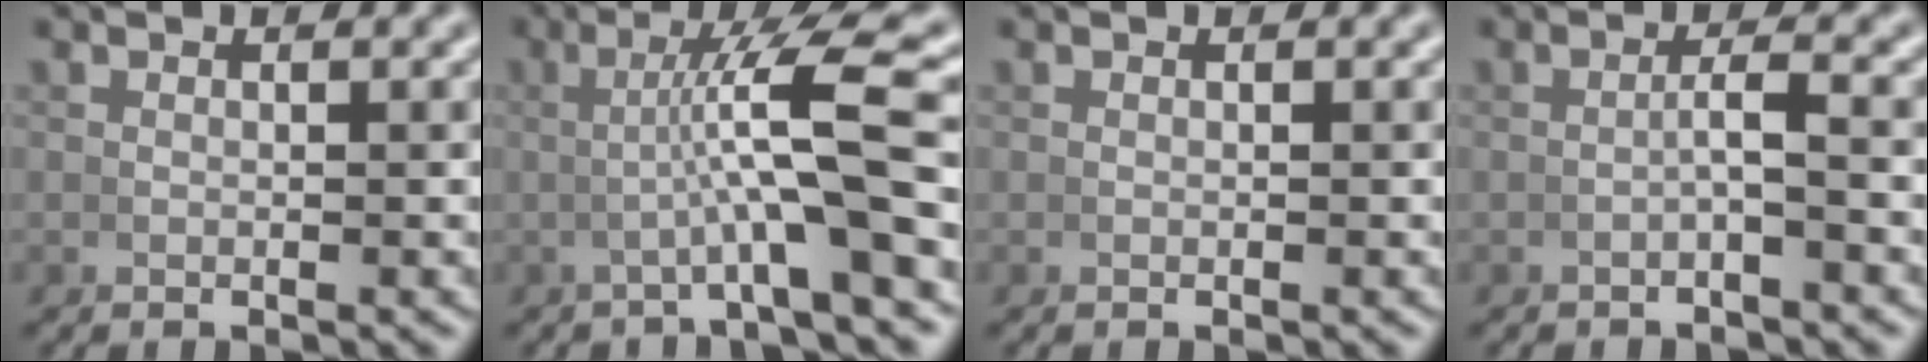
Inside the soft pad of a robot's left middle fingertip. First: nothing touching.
{"total": 4.8, "force": [0.6, -0.6, 4.7], "torque": [-0.069, 0.016, 0.006]}
{"total": 0.0}
{"total": 1.5, "force": [-0.6, 0.0, 1.4], "torque": [-0.023, 0.005, -0.012]}